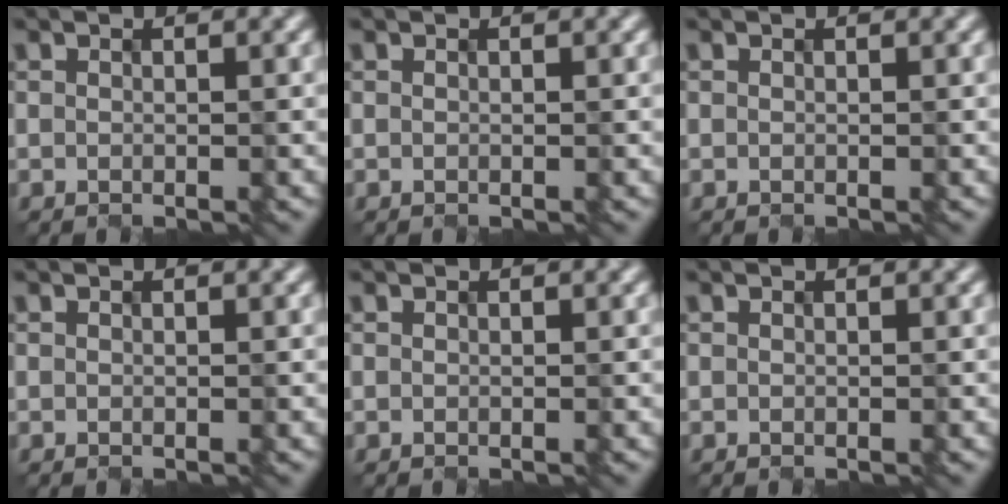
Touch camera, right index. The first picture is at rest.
{"total": 0.0}
{"total": 0.0}
{"total": 0.0}
{"total": 0.0}
{"total": 0.0}